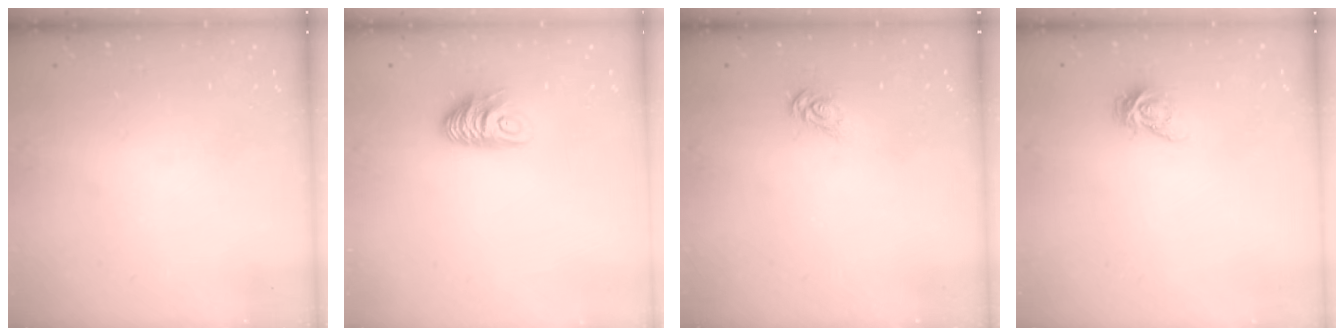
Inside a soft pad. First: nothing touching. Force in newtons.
{"total": 7.5, "press": 7.4, "slide": 0.6}
{"total": 5.0, "press": 5.0, "slide": 0.5}
{"total": 5.1, "press": 5.1, "slide": 0.2}